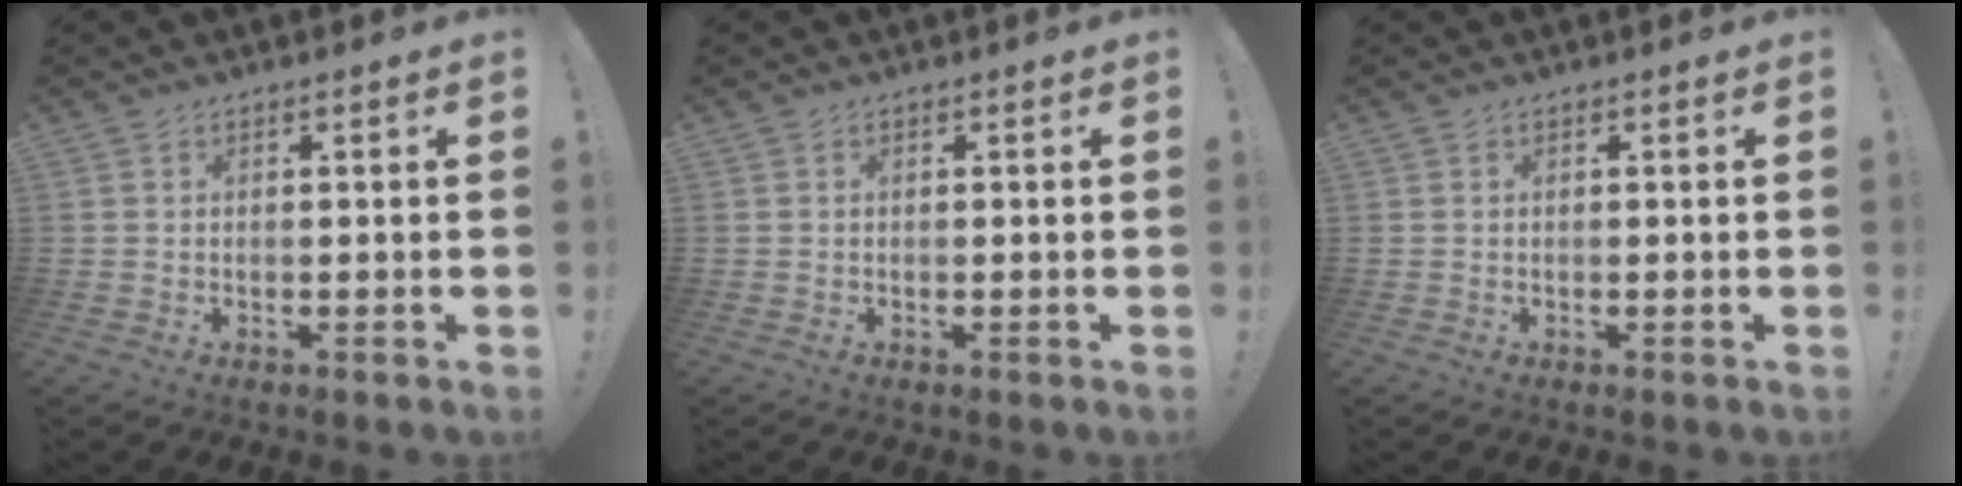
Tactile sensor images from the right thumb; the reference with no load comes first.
{"total": 0.0}
{"total": 0.0}